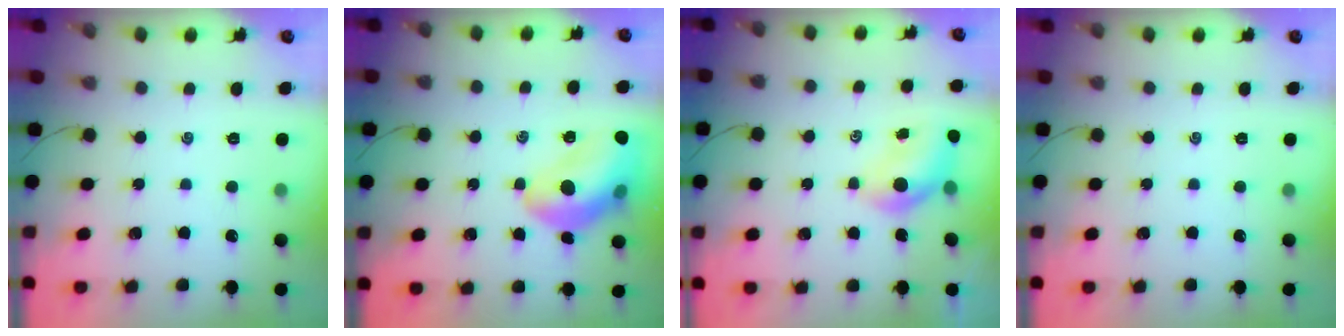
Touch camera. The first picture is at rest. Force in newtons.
{"total": 15.1, "press": 14.7, "slide": 3.5}
{"total": 5.7, "press": 5.6, "slide": 0.9}
{"total": 0.0}